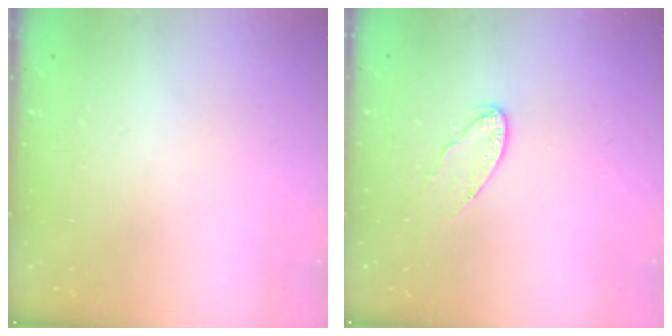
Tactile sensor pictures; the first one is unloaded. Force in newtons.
{"total": 6.1, "press": 6.0, "slide": 0.6}